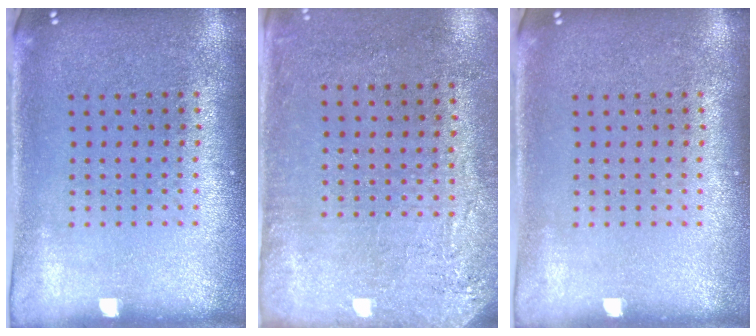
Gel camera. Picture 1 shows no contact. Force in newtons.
{"total": 2.8, "press": 2.3, "slide": 1.6}
{"total": 0.0}